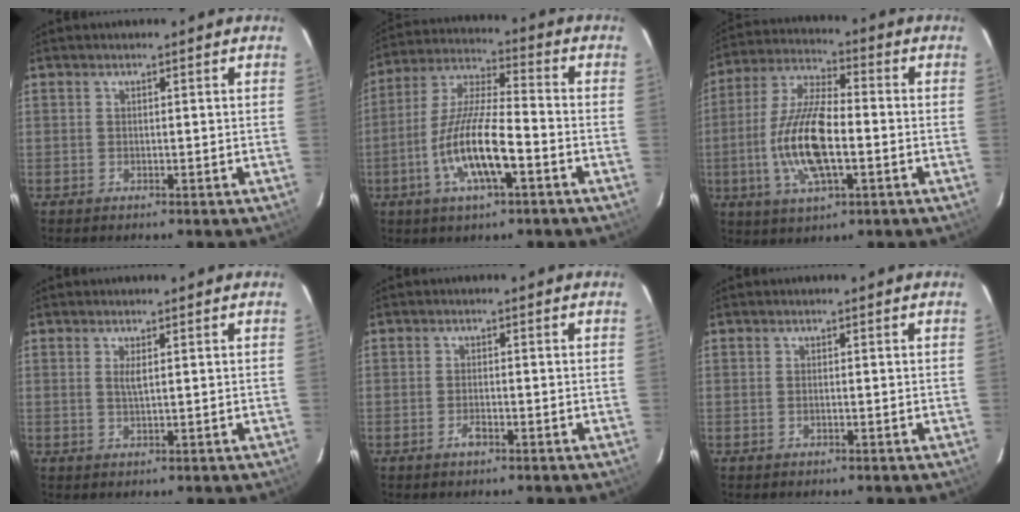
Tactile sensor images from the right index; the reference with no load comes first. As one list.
[{"total": 13.5, "force": [-5.3, 3.1, 12.1], "torque": [-0.248, -0.007, -0.102]}, {"total": 15.0, "force": [-3.2, 5.3, 13.6], "torque": [-0.284, -0.001, -0.063]}, {"total": 1.6, "force": [0.5, 0.2, 1.5], "torque": [-0.028, -0.001, 0.008]}, {"total": 1.9, "force": [-1.2, 0.7, 1.3], "torque": [-0.028, 0.000, -0.022]}, {"total": 0.0}]